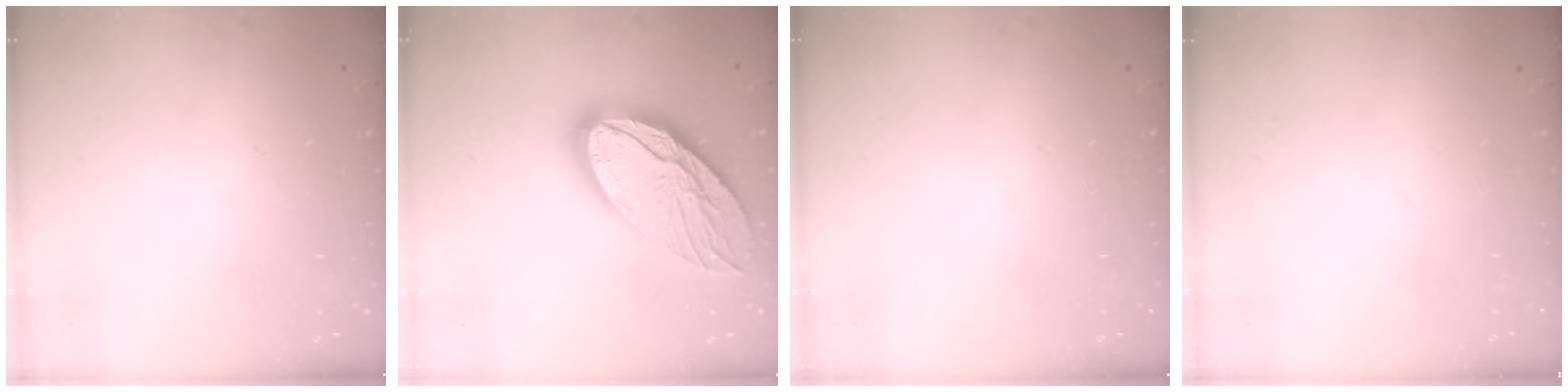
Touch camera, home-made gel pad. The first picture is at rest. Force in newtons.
{"total": 23.7, "press": 23.6, "slide": 2.1}
{"total": 0.0}
{"total": 0.0}